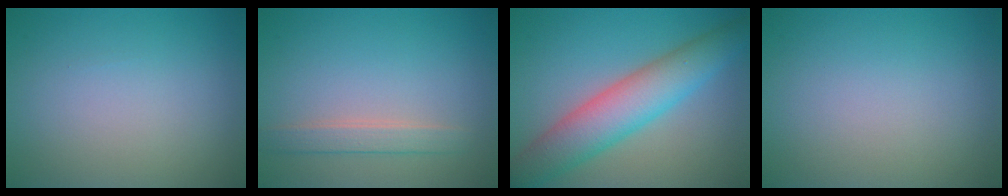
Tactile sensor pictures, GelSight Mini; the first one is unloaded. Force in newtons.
{"total": 2.0, "press": 2.0, "slide": 0.2}
{"total": 6.8, "press": 6.8, "slide": 0.3}
{"total": 0.0}